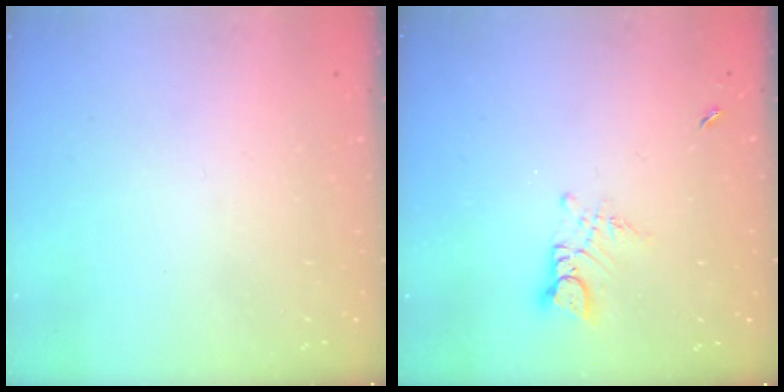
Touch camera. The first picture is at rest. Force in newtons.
{"total": 2.8, "press": 2.8, "slide": 0.3}